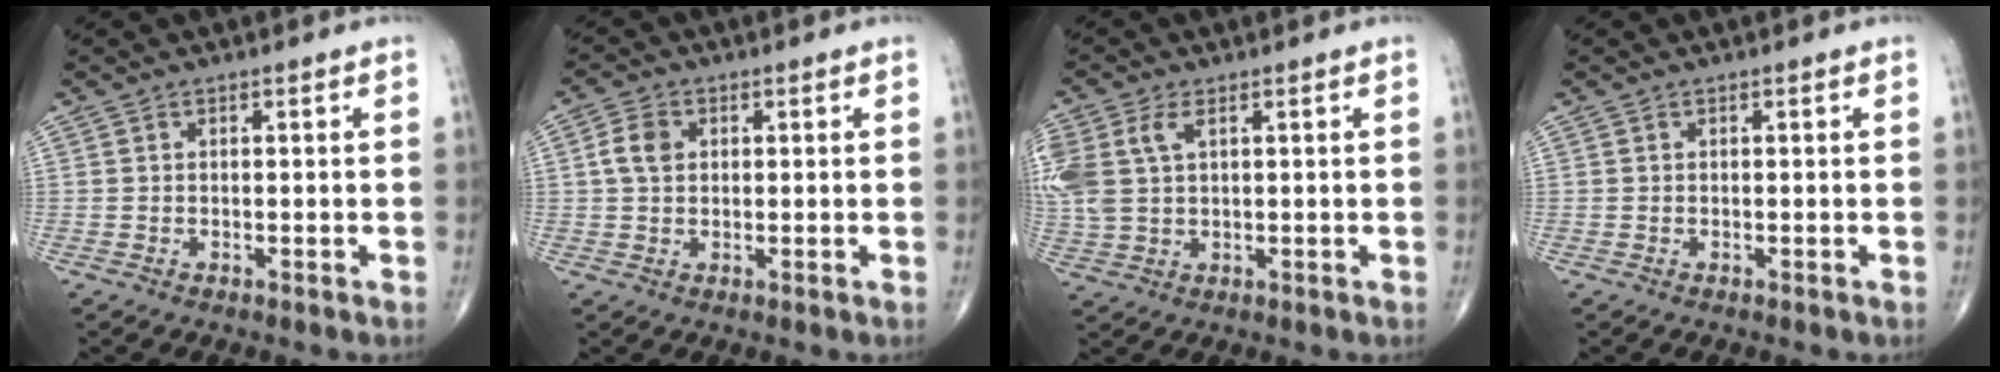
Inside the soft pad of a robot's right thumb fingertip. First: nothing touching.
{"total": 4.2, "force": [0.8, 3.1, 2.8], "torque": [-0.053, 0.004, 0.013]}
{"total": 9.2, "force": [2.8, 5.4, 6.9], "torque": [-0.185, 0.013, 0.063]}
{"total": 0.0}